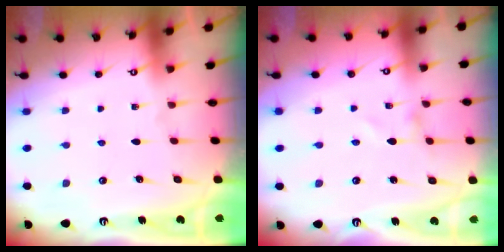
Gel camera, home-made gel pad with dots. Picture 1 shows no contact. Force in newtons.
{"total": 1.0, "press": 1.0, "slide": 0.1}